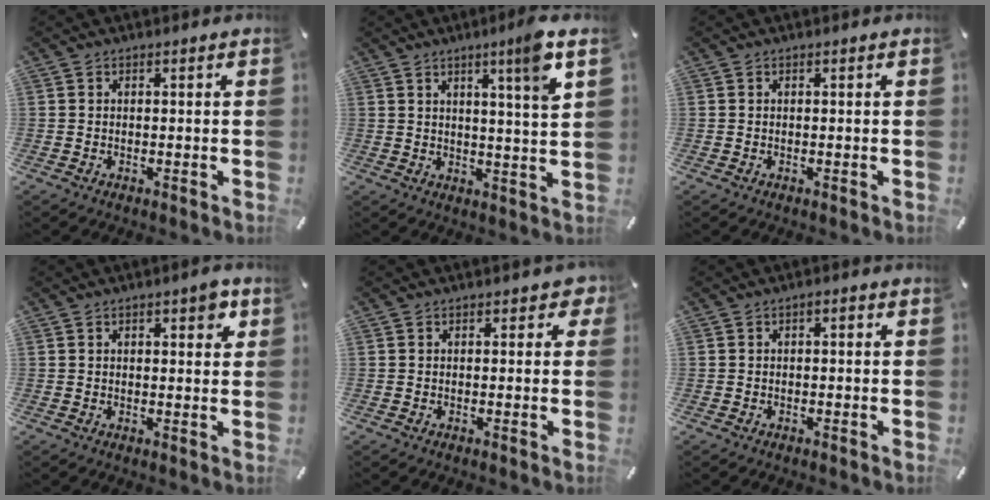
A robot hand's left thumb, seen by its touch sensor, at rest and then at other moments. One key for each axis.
{"total": 8.4, "fx": 4.9, "fy": -0.4, "fz": 6.8, "tx": -0.102, "ty": -0.027, "tz": 0.072}
{"total": 0.0}
{"total": 3.9, "fx": 1.6, "fy": 1.8, "fz": 3.1, "tx": -0.042, "ty": -0.001, "tz": 0.021}
{"total": 1.8, "fx": 0.4, "fy": 1.4, "fz": 1.1, "tx": -0.005, "ty": 0.001, "tz": 0.002}
{"total": 1.0, "fx": -0.3, "fy": 0.7, "fz": 0.6, "tx": -0.014, "ty": 0.007, "tz": -0.009}